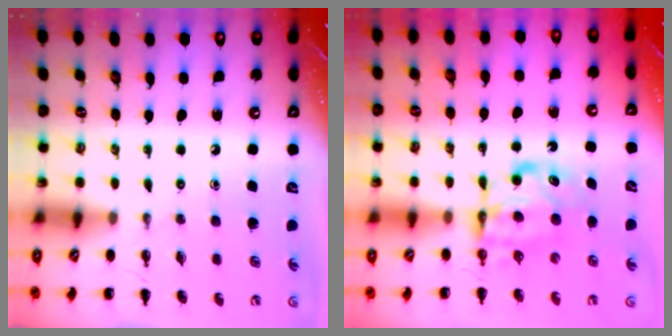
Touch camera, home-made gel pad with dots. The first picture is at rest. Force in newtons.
{"total": 6.4, "press": 6.4, "slide": 0.3}